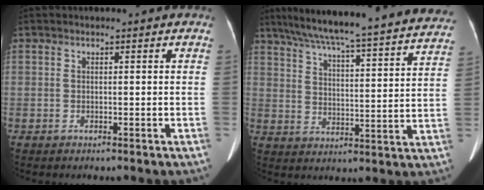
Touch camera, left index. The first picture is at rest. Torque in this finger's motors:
{"motor_torque": [0.81, -1.33, 0.29, 0.15]}